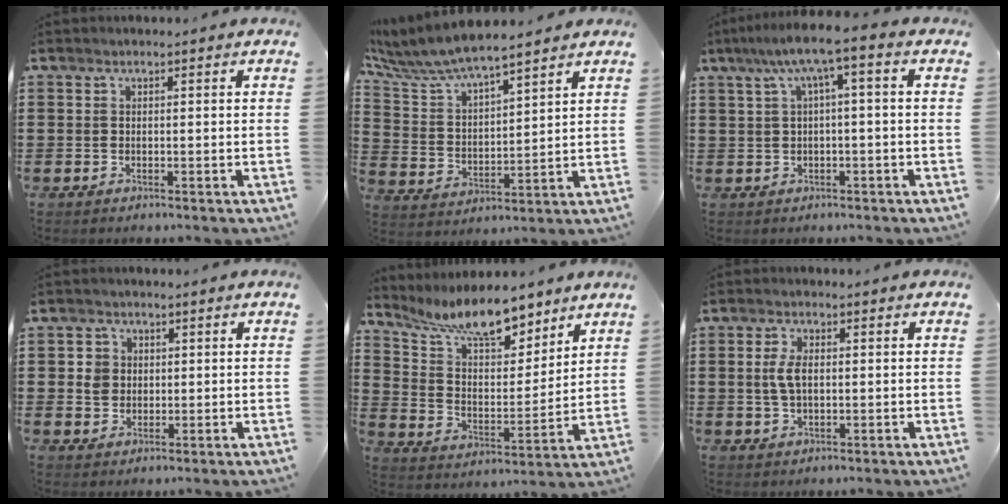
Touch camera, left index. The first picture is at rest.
{"total": 7.0, "force": [6.6, 0.8, 2.1], "torque": [-0.073, -0.036, 0.112]}
{"total": 6.1, "force": [1.1, 0.4, 6.0], "torque": [-0.118, 0.001, 0.015]}
{"total": 2.9, "force": [0.6, 2.8, 0.5], "torque": [-0.023, 0.010, 0.008]}
{"total": 10.4, "force": [8.9, 2.4, 4.9], "torque": [-0.118, -0.037, 0.160]}
{"total": 4.1, "force": [0.4, 1.9, 3.6], "torque": [-0.087, 0.003, 0.000]}